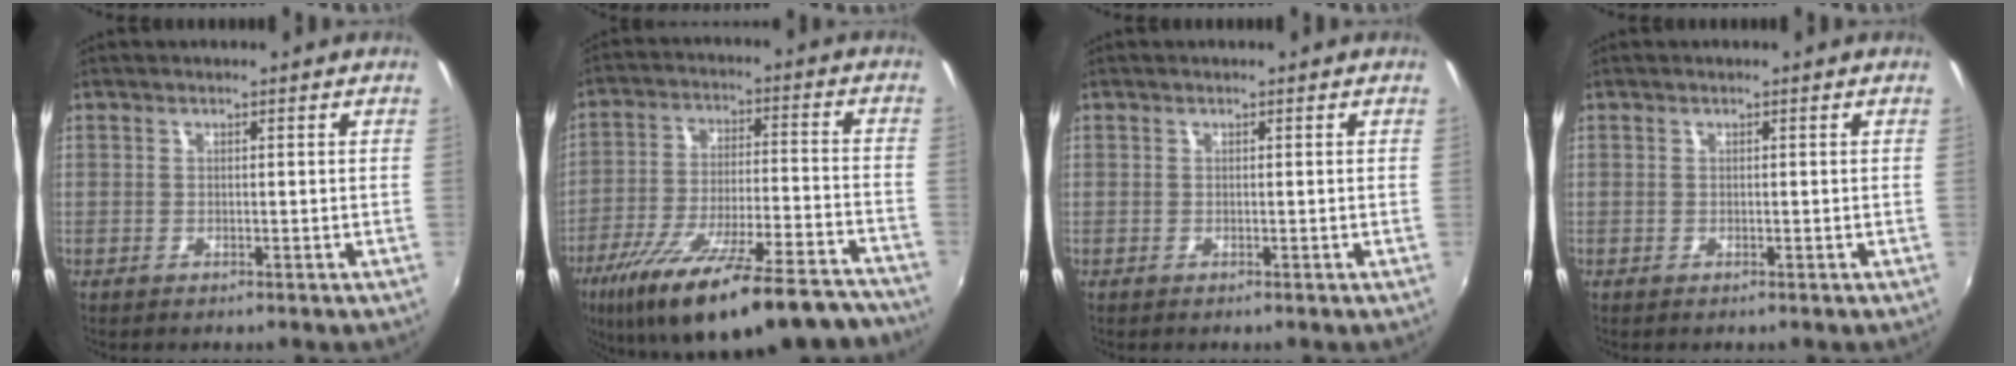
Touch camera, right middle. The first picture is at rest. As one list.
[{"total": 27.5, "force": [-21.9, 6.4, 15.2], "torque": [-0.260, -0.042, -0.316]}, {"total": 0.0}, {"total": 0.0}]